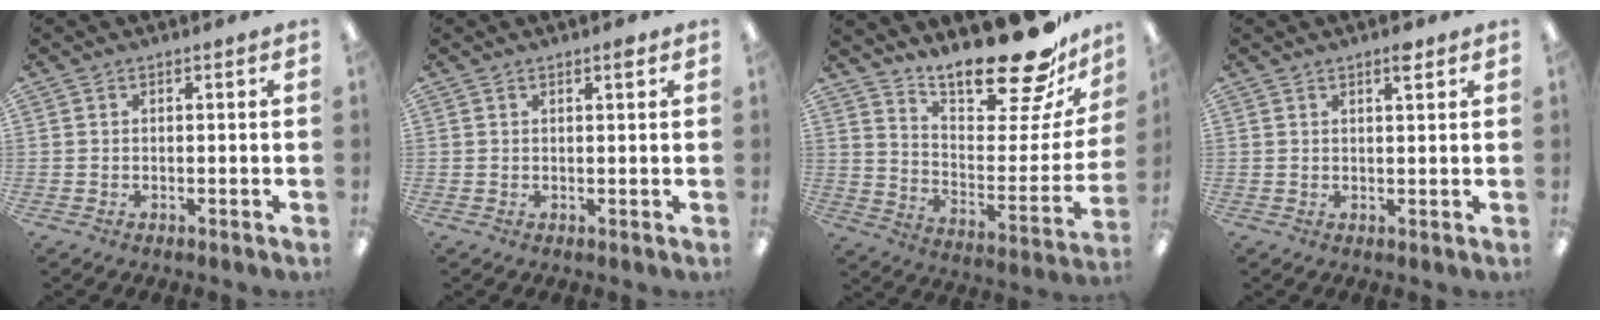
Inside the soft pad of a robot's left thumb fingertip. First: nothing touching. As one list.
[{"total": 1.4, "force": [1.0, 0.2, 1.0], "torque": [-0.013, -0.003, 0.016]}, {"total": 22.7, "force": [19.2, 5.8, 10.6], "torque": [-0.150, -0.145, 0.320]}, {"total": 2.9, "force": [2.1, 0.6, 1.9], "torque": [-0.027, -0.005, 0.033]}]